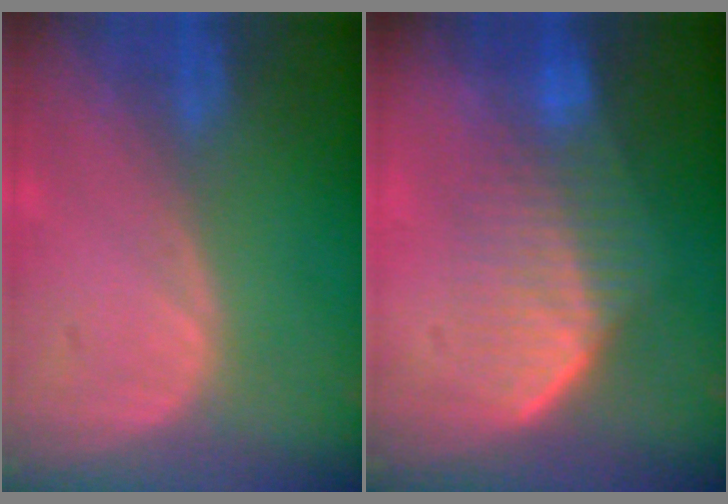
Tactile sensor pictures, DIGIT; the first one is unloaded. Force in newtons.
{"total": 7.2, "press": 6.7, "slide": 2.8}